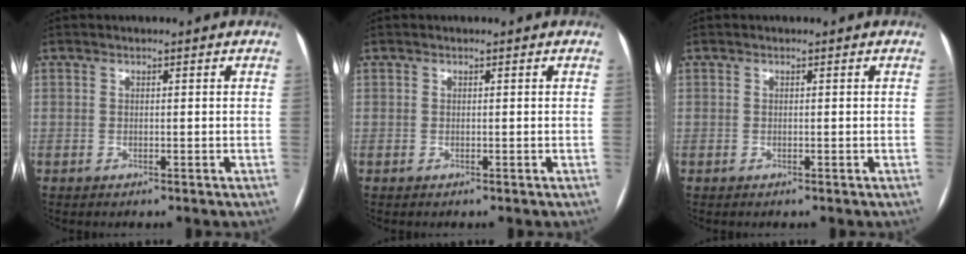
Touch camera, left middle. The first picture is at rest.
{"total": 0.0}
{"total": 0.0}